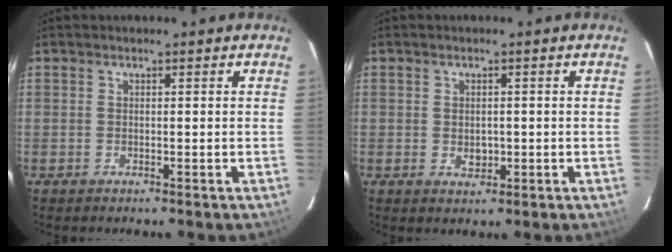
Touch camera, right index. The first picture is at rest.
{"total": 2.6, "force": [-0.4, 2.1, 1.5], "torque": [-0.023, 0.000, -0.004]}